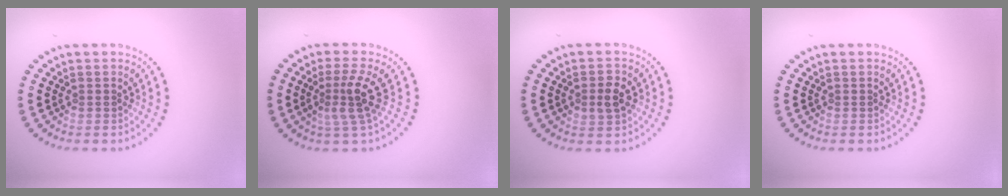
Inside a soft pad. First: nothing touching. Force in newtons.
{"total": 3.2, "press": 2.2, "slide": 2.3}
{"total": 2.0, "press": 2.0, "slide": 0.1}
{"total": 0.0}